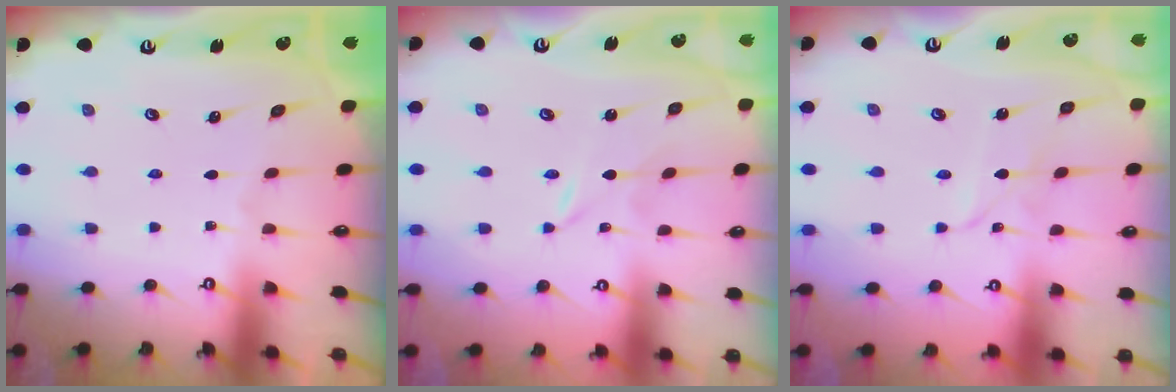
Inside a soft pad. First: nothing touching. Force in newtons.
{"total": 0.0}
{"total": 4.0, "press": 4.0, "slide": 0.3}